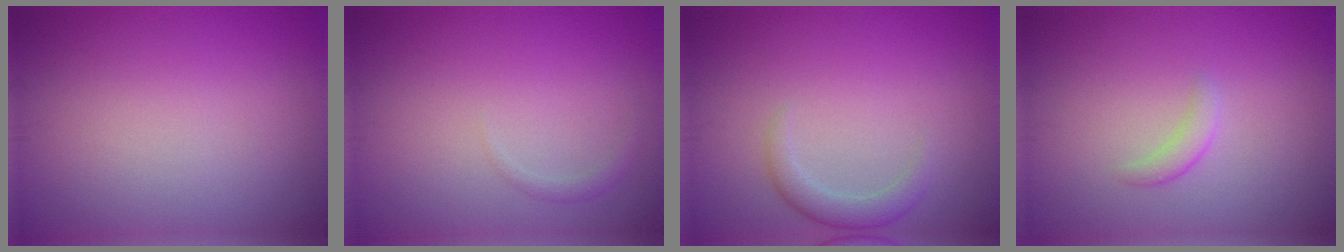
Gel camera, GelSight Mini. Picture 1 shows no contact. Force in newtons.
{"total": 0.8, "press": 0.8, "slide": 0.0}
{"total": 1.9, "press": 1.9, "slide": 0.1}
{"total": 1.2, "press": 1.2, "slide": 0.1}